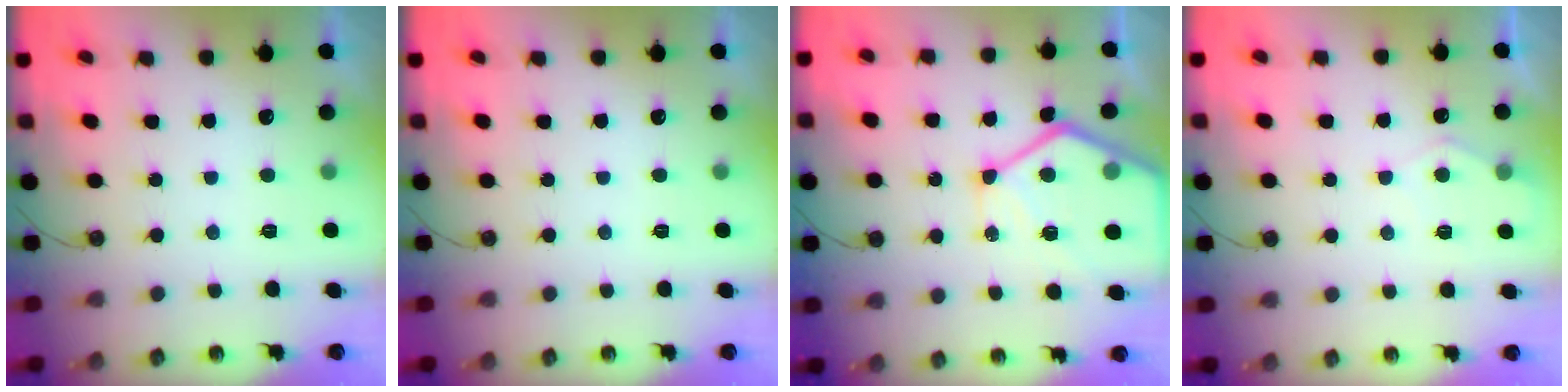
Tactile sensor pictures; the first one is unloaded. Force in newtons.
{"total": 0.0}
{"total": 18.1, "press": 18.0, "slide": 1.6}
{"total": 6.0, "press": 6.0, "slide": 0.8}